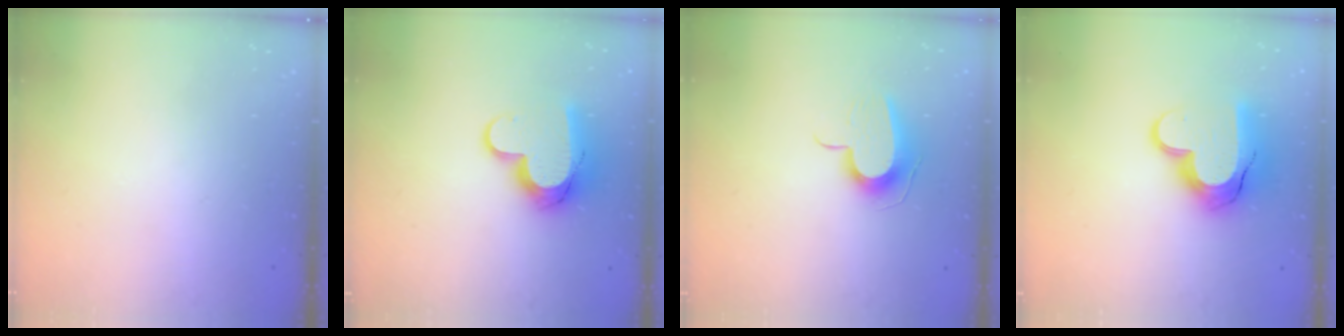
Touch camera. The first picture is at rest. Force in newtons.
{"total": 12.4, "press": 12.4, "slide": 0.6}
{"total": 9.2, "press": 9.2, "slide": 0.5}
{"total": 16.0, "press": 16.0, "slide": 1.0}